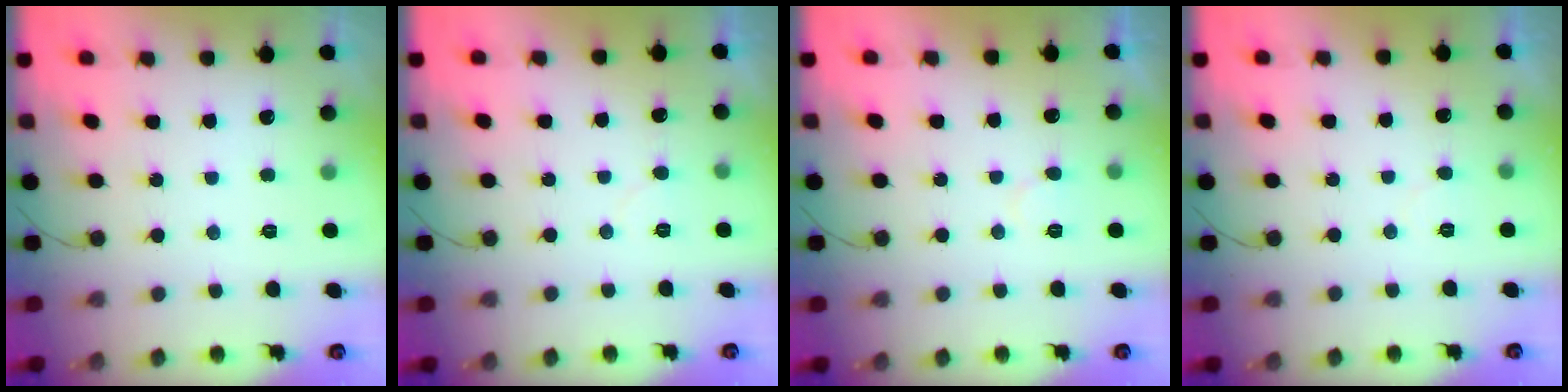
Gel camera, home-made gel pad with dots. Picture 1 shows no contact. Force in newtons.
{"total": 4.4, "press": 4.3, "slide": 0.5}
{"total": 5.2, "press": 5.2, "slide": 0.3}
{"total": 3.3, "press": 3.3, "slide": 0.2}